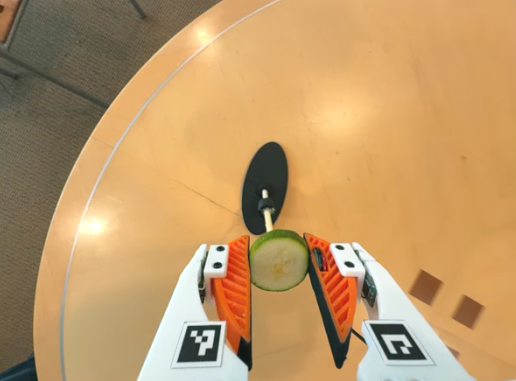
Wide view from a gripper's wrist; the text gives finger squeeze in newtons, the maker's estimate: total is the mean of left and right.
{"total": 9.8, "left": 10.4, "right": 9.2}